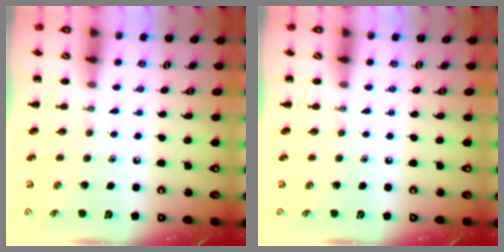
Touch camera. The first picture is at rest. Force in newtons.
{"total": 0.0}